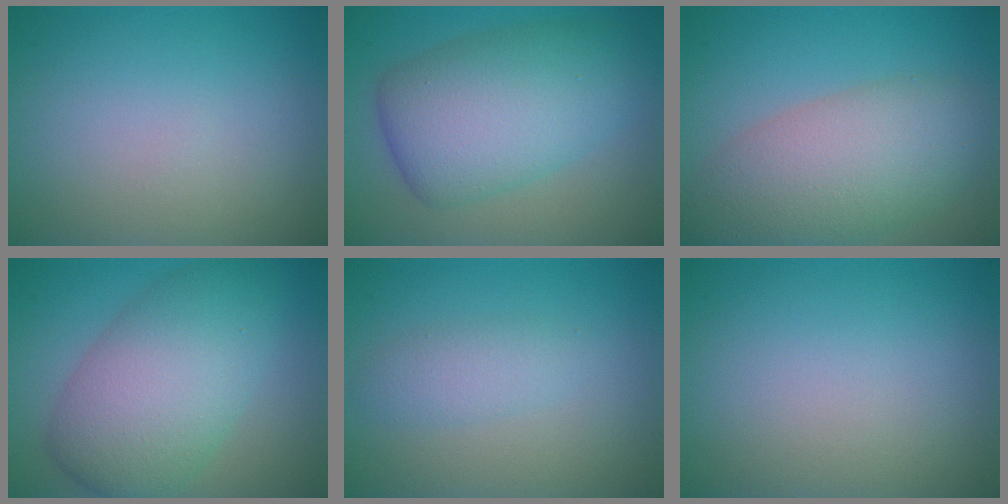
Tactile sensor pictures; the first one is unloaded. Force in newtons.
{"total": 8.8, "press": 8.8, "slide": 0.2}
{"total": 8.3, "press": 8.3, "slide": 0.3}
{"total": 8.7, "press": 8.7, "slide": 0.1}
{"total": 2.1, "press": 2.1, "slide": 0.1}
{"total": 0.0}